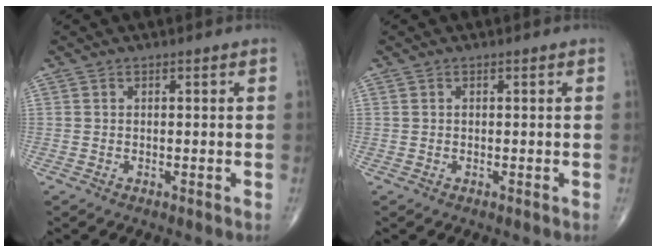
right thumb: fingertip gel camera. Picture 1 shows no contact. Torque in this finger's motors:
{"motor_torque": [0.24, 0.05, 0.19, -0.10, 0.01]}